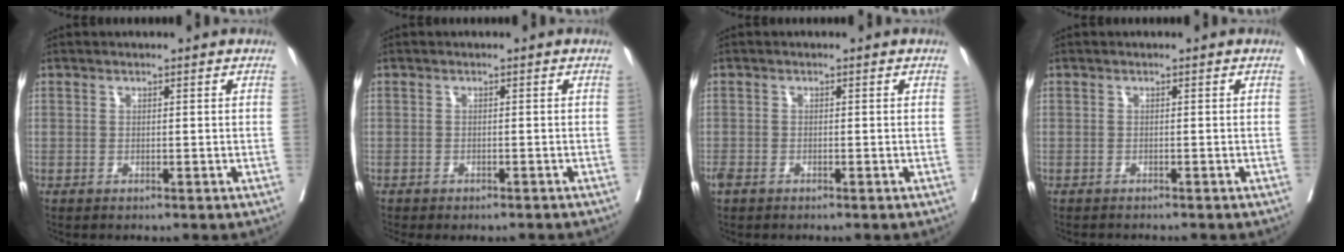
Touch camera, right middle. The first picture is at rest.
{"total": 3.6, "force": [-3.2, 1.0, 1.3], "torque": [-0.015, -0.001, -0.042]}
{"total": 1.9, "force": [-1.3, 0.9, 1.0], "torque": [-0.028, -0.006, -0.025]}
{"total": 2.4, "force": [-2.3, 0.2, 0.6], "torque": [-0.009, -0.005, -0.031]}